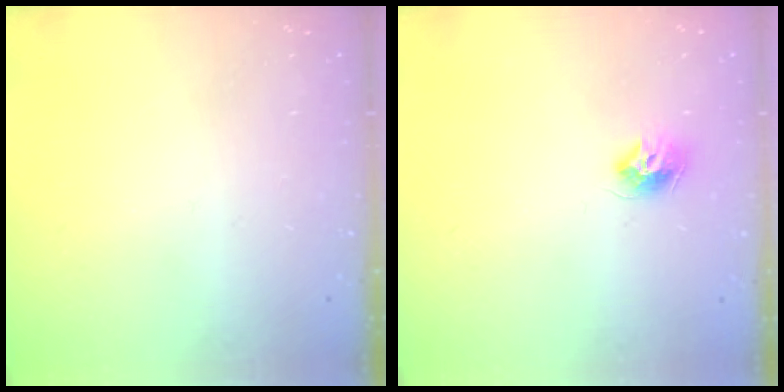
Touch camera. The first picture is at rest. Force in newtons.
{"total": 8.4, "press": 8.3, "slide": 0.7}